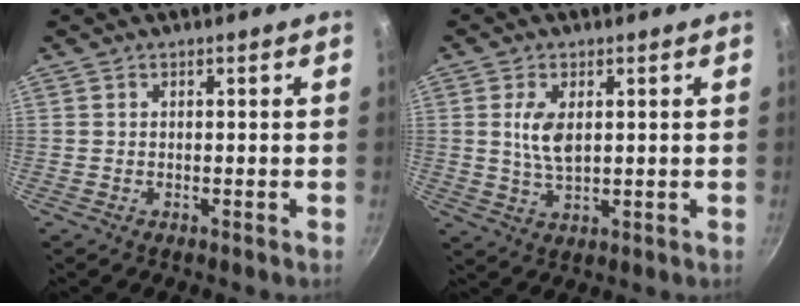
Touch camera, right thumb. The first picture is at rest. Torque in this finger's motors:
{"motor_torque": [1.09, 0.64, 0.90, -0.42, 0.05]}